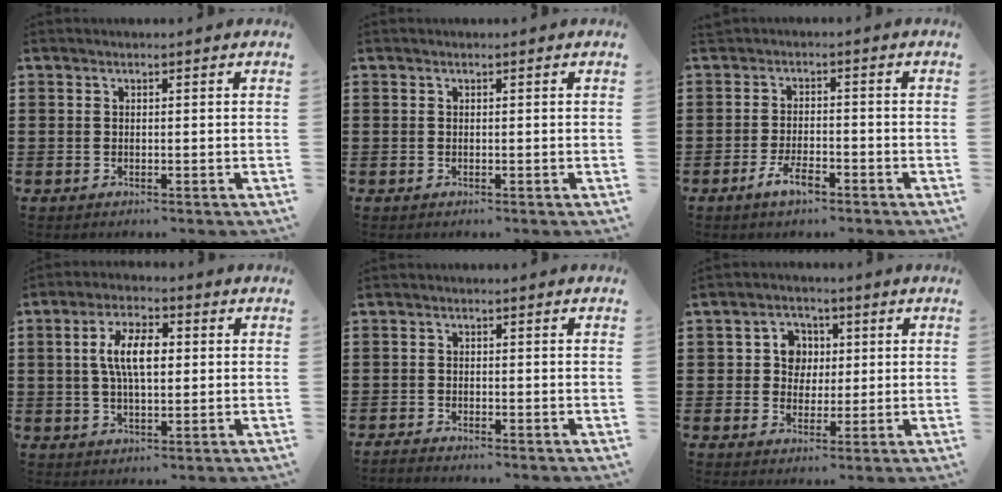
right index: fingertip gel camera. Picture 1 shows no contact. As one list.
[{"total": 0.0}, {"total": 4.1, "force": [-2.5, 1.4, 3.0], "torque": [-0.062, 0.001, -0.050]}, {"total": 6.8, "force": [0.6, 2.8, 6.2], "torque": [-0.130, 0.008, 0.006]}, {"total": 1.3, "force": [-1.3, 0.0, -0.1], "torque": [-0.002, 0.002, -0.027]}, {"total": 3.7, "force": [0.3, 3.6, 0.1], "torque": [-0.011, 0.009, 0.000]}]